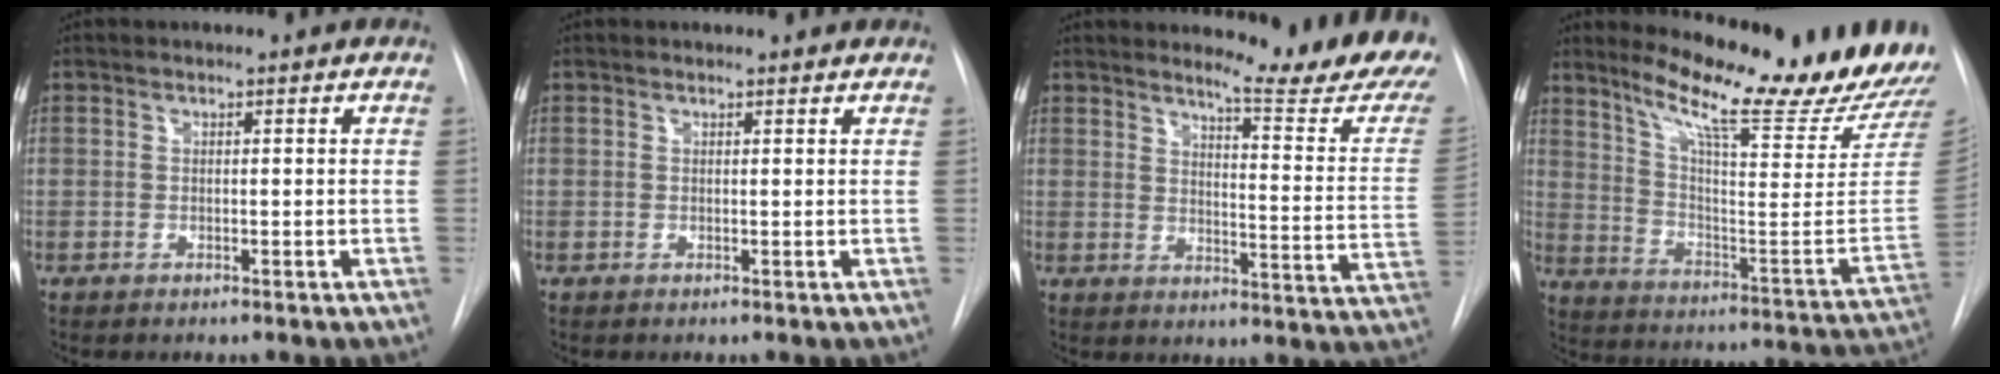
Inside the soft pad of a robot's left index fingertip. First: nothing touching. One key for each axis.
{"total": 1.7, "fx": 1.7, "fy": 0.4, "fz": 0.2, "tx": -0.012, "ty": 0.006, "tz": 0.015}
{"total": 15.4, "fx": 14.3, "fy": -1.2, "fz": 5.3, "tx": -0.078, "ty": -0.126, "tz": 0.162}
{"total": 22.3, "fx": 19.5, "fy": 0.1, "fz": 10.9, "tx": -0.175, "ty": -0.094, "tz": 0.272}